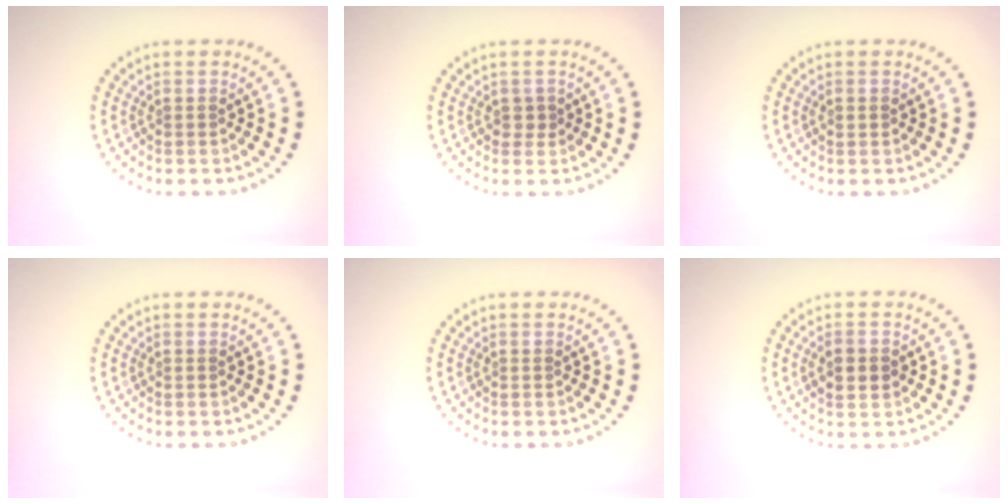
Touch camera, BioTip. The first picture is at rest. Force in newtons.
{"total": 1.0, "press": 0.9, "slide": 0.4}
{"total": 0.8, "press": 0.8, "slide": 0.1}
{"total": 0.0}
{"total": 0.0}
{"total": 2.1, "press": 2.1, "slide": 0.1}